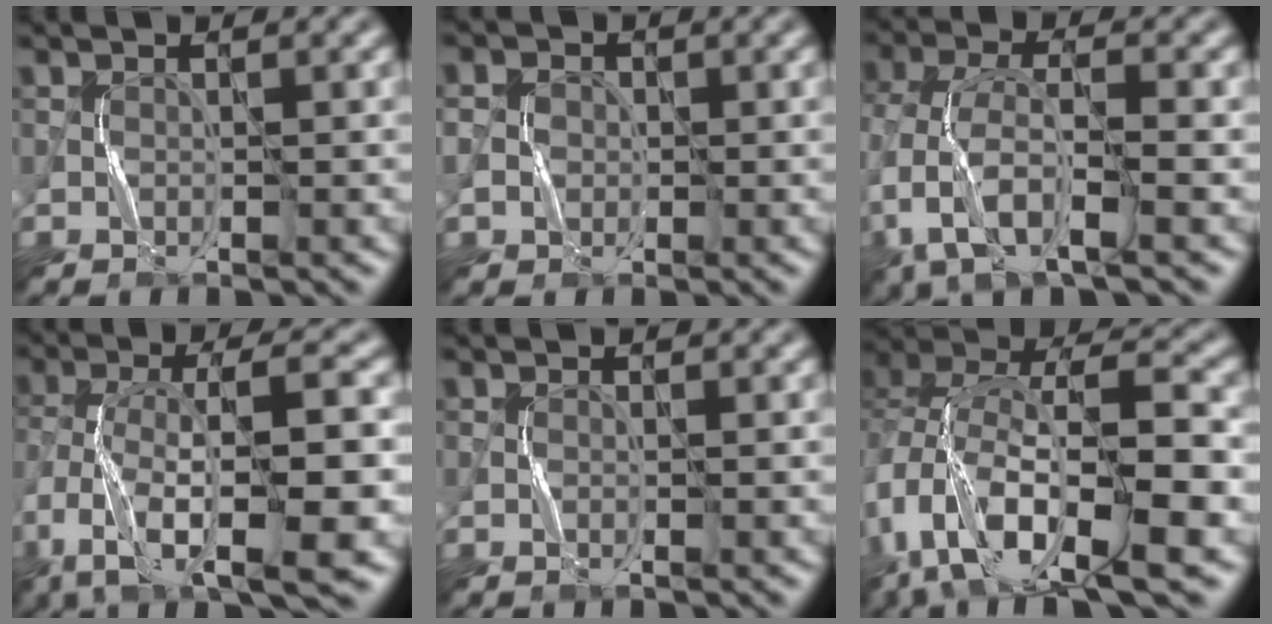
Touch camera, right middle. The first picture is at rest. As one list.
[{"total": 2.6, "force": [-0.1, 2.4, 1.0], "torque": [-0.006, 0.001, -0.012]}, {"total": 7.0, "force": [-2.0, 3.2, 5.8], "torque": [-0.126, 0.001, -0.050]}, {"total": 11.2, "force": [-4.4, 3.9, 9.6], "torque": [-0.168, 0.009, -0.074]}, {"total": 0.0}, {"total": 12.9, "force": [-5.1, 5.7, 10.4], "torque": [-0.201, 0.005, -0.093]}]